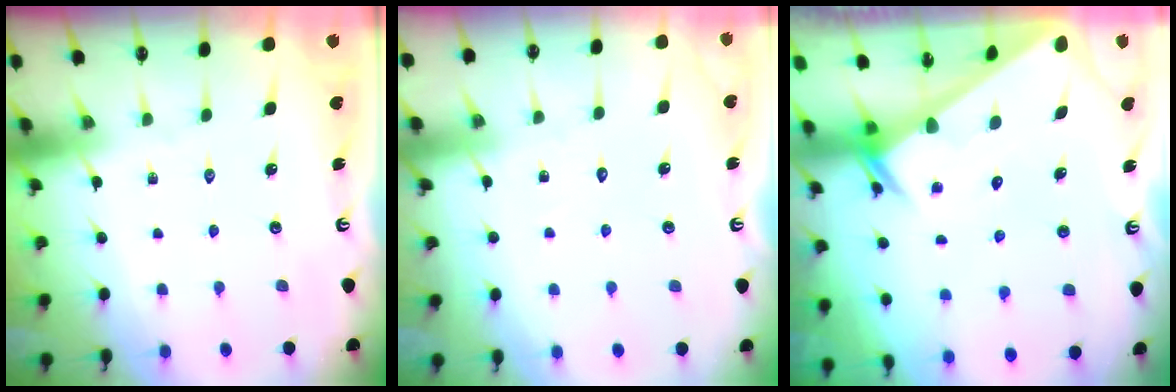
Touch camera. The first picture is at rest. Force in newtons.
{"total": 3.5, "press": 3.4, "slide": 0.3}
{"total": 2.5, "press": 2.5, "slide": 0.1}